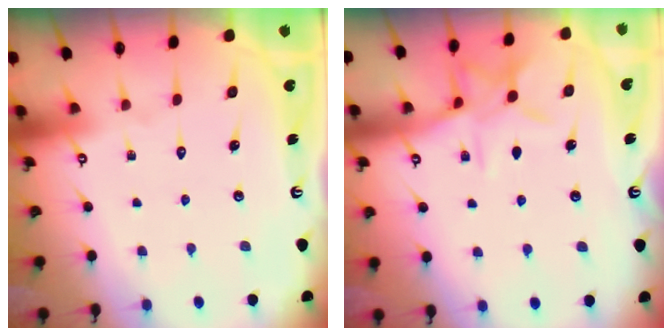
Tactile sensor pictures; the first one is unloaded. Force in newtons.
{"total": 9.5, "press": 9.5, "slide": 0.6}